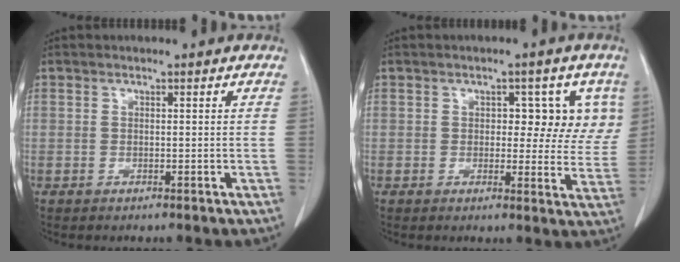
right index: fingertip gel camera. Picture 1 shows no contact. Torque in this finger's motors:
{"motor_torque": [0.16, 0.02, 0.11, 0.02]}